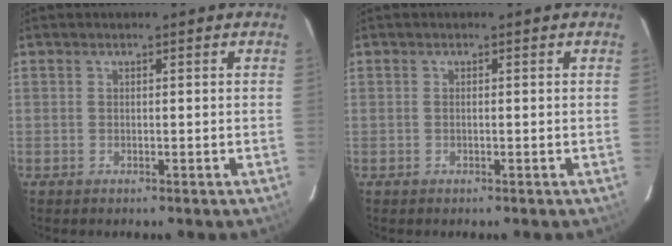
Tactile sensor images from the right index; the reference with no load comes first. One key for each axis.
{"total": 0.0}